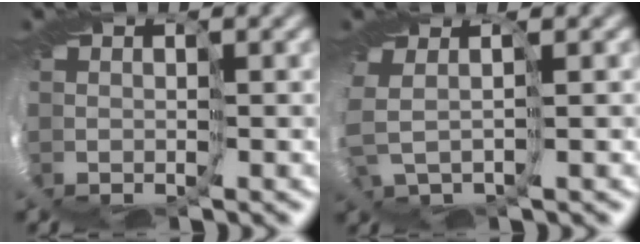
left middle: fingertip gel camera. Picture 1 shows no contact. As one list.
[{"total": 1.0, "force": [-0.7, 0.3, 0.7], "torque": [-0.034, -0.007, -0.021]}]